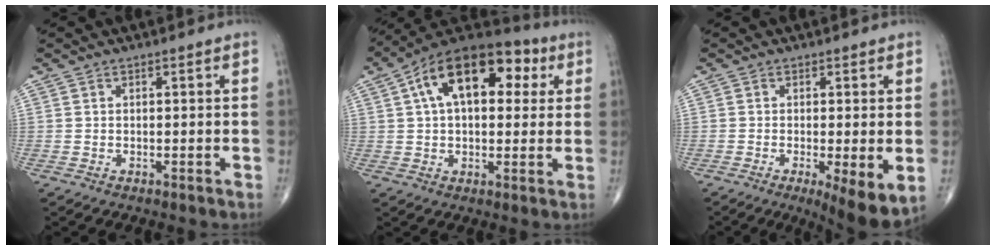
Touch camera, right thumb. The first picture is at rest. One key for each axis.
{"total": 18.5, "fx": 5.6, "fy": 10.4, "fz": 14.2, "tx": -0.199, "ty": 0.030, "tz": 0.079}
{"total": 7.8, "fx": -1.8, "fy": 1.8, "fz": 7.3, "tx": -0.114, "ty": -0.025, "tz": -0.029}